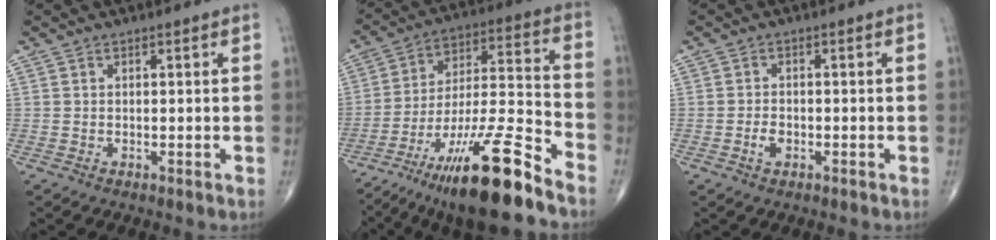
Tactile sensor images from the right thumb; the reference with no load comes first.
{"total": 20.9, "force": [-14.5, 3.1, 14.8], "torque": [-0.257, 0.069, -0.248]}
{"total": 2.2, "force": [-1.0, 1.3, 1.5], "torque": [-0.026, 0.007, -0.018]}